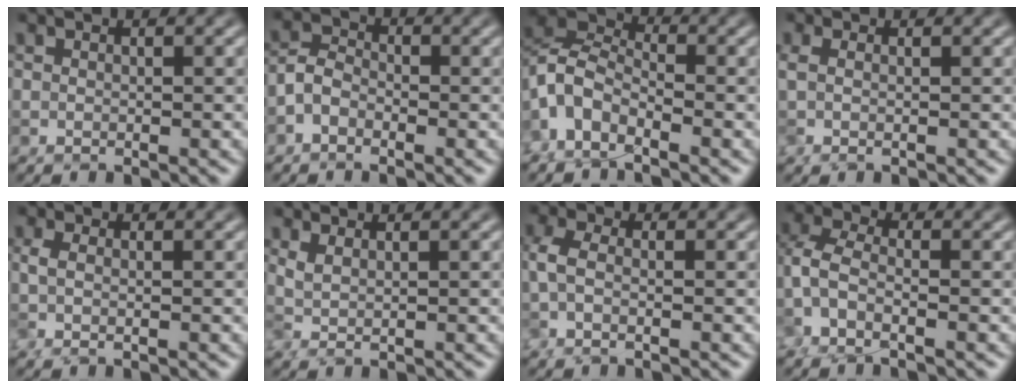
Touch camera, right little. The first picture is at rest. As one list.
[{"total": 1.7, "force": [-0.7, 1.1, 1.1], "torque": [-0.024, 0.012, -0.025]}, {"total": 4.2, "force": [-2.4, 2.3, 2.6], "torque": [-0.059, 0.007, -0.065]}, {"total": 1.4, "force": [0.6, 0.3, 1.2], "torque": [-0.031, 0.000, 0.004]}, {"total": 1.4, "force": [0.4, 0.4, 1.3], "torque": [-0.037, -0.003, 0.001]}, {"total": 1.6, "force": [1.2, 0.4, 1.1], "torque": [-0.019, 0.005, 0.018]}, {"total": 2.5, "force": [-0.1, 1.1, 2.2], "torque": [-0.066, 0.004, -0.015]}, {"total": 3.5, "force": [-1.0, 1.8, 2.9], "torque": [-0.077, 0.006, -0.040]}]